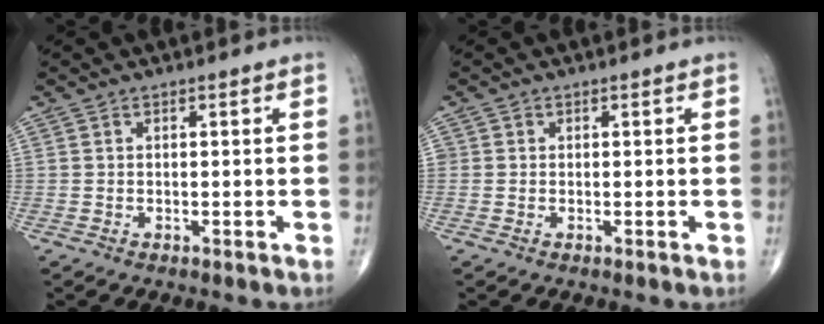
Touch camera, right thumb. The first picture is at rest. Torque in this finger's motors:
{"motor_torque": [0.15, 0.04, 0.16, 0.08, 0.01]}